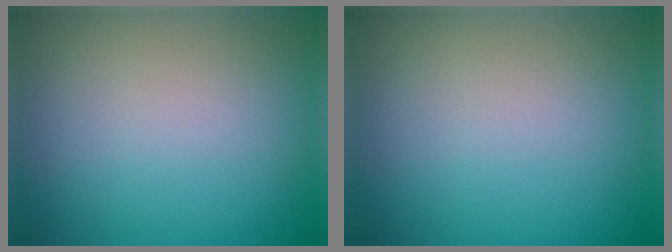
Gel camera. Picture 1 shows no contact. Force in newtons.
{"total": 0.0}